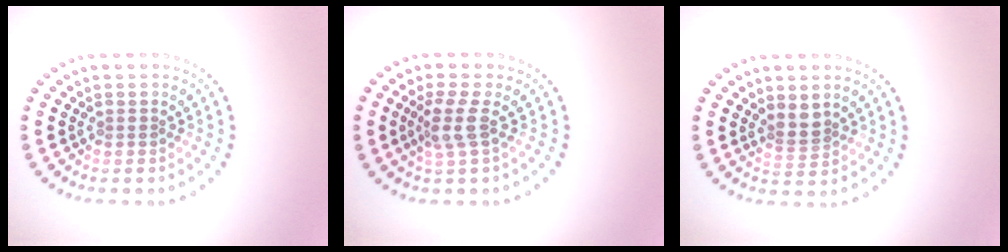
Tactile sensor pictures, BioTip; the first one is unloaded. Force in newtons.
{"total": 2.4, "press": 1.9, "slide": 1.5}
{"total": 2.1, "press": 1.6, "slide": 1.3}